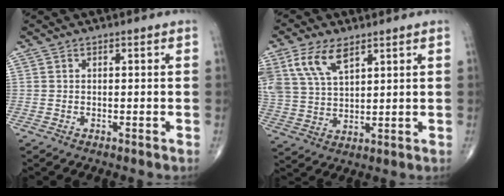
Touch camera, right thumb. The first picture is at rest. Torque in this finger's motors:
{"motor_torque": [-0.02, 0.24, 1.11, 0.73, 0.14]}